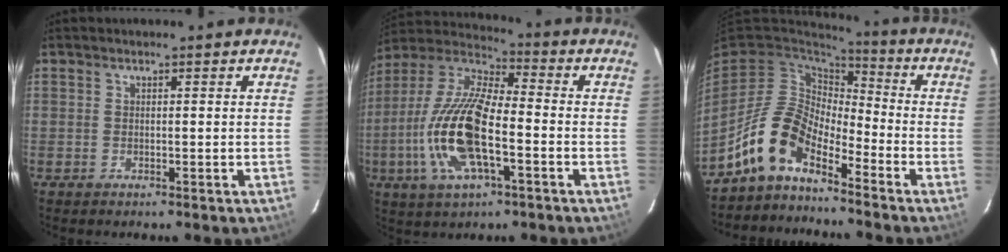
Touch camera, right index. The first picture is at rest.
{"total": 18.0, "force": [-5.1, 6.2, 16.1], "torque": [-0.337, -0.010, -0.105]}
{"total": 11.2, "force": [-7.6, 4.8, 6.6], "torque": [-0.129, 0.019, -0.162]}